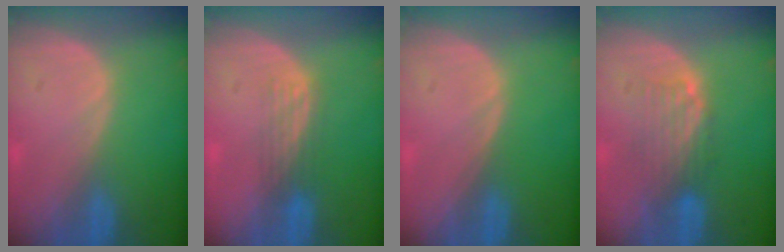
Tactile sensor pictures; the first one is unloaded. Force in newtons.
{"total": 2.9, "press": 2.7, "slide": 1.2}
{"total": 0.0}
{"total": 5.1, "press": 4.4, "slide": 2.6}